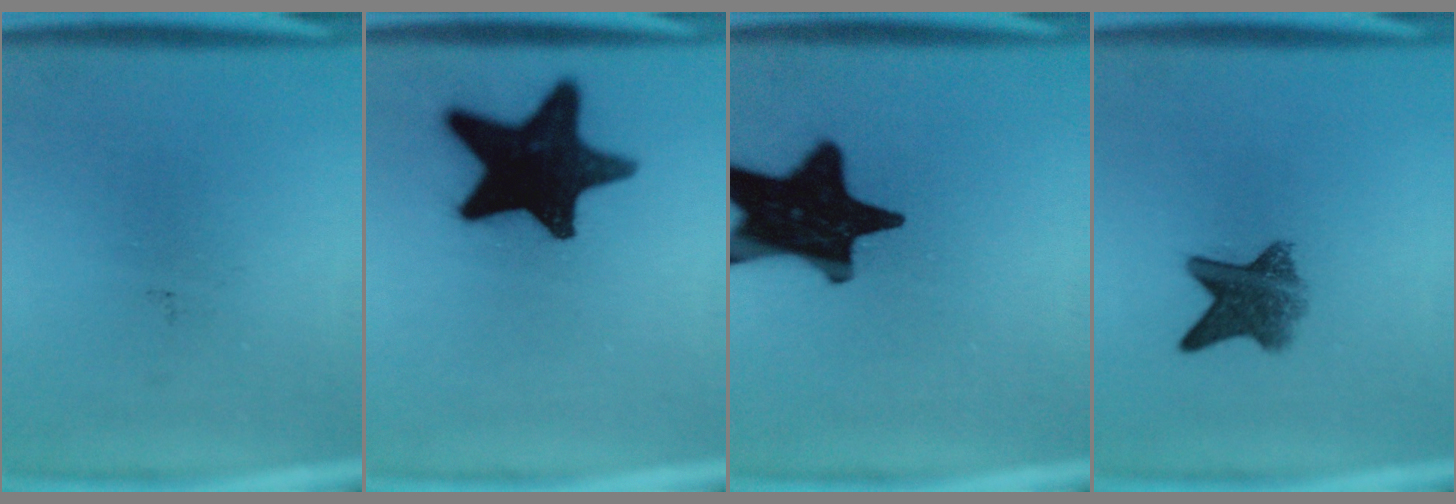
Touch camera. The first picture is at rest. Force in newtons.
{"total": 19.5}
{"total": 19.9}
{"total": 6.5}